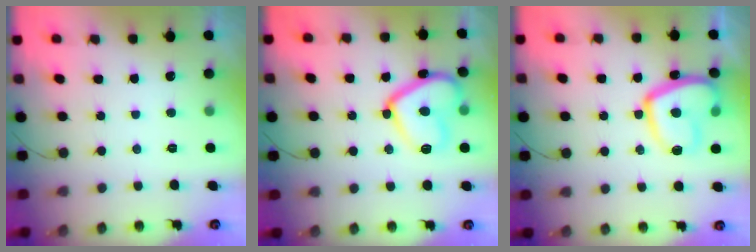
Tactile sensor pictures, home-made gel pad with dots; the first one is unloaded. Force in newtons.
{"total": 15.7, "press": 15.6, "slide": 1.4}
{"total": 15.8, "press": 15.7, "slide": 1.9}